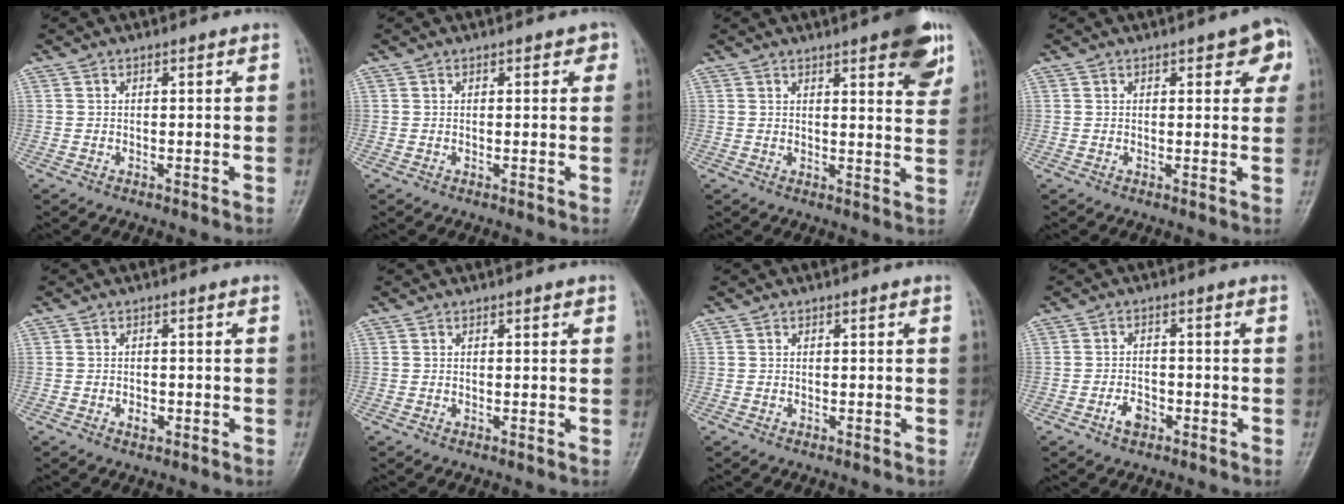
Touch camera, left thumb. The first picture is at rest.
{"total": 1.6, "force": [0.7, 1.1, 1.0], "torque": [0.006, 0.001, 0.004]}
{"total": 10.0, "force": [5.7, 2.8, 7.8], "torque": [-0.074, -0.023, 0.067]}
{"total": 5.6, "force": [2.4, 2.4, 4.4], "torque": [-0.026, -0.004, 0.019]}
{"total": 1.7, "force": [-0.6, 1.2, 1.0], "torque": [-0.010, 0.003, -0.009]}
{"total": 0.6, "force": [0.3, 0.3, 0.4], "torque": [-0.002, -0.001, 0.002]}
{"total": 0.0}
{"total": 3.3, "force": [-1.7, 2.1, 1.8], "torque": [-0.024, 0.012, -0.030]}